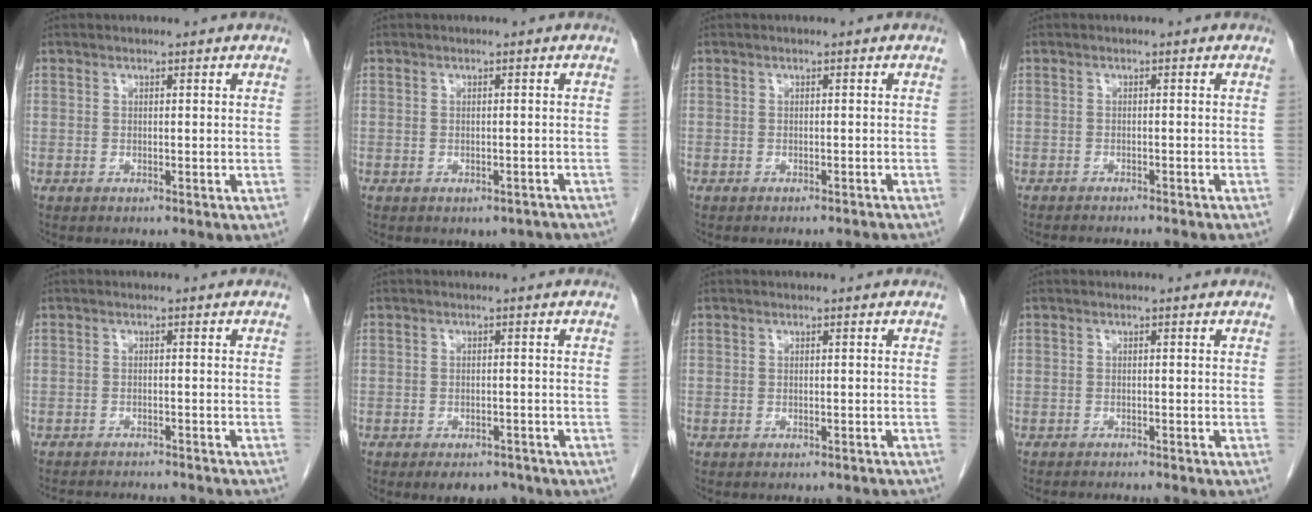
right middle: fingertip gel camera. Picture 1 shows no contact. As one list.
[{"total": 3.3, "force": [-2.7, 1.8, 0.6], "torque": [0.000, 0.012, -0.030]}, {"total": 3.0, "force": [-2.9, 0.0, 0.4], "torque": [-0.007, -0.012, -0.034]}, {"total": 9.4, "force": [-8.5, 1.0, 3.9], "torque": [-0.033, -0.013, -0.100]}, {"total": 12.4, "force": [-11.6, 1.6, 4.3], "torque": [-0.058, -0.007, -0.138]}, {"total": 4.9, "force": [-3.8, 2.4, 1.8], "torque": [-0.015, 0.001, -0.051]}, {"total": 3.4, "force": [-3.3, 0.4, 0.5], "torque": [-0.009, -0.012, -0.037]}, {"total": 5.7, "force": [-5.1, 0.2, 2.4], "torque": [-0.018, -0.007, -0.068]}]